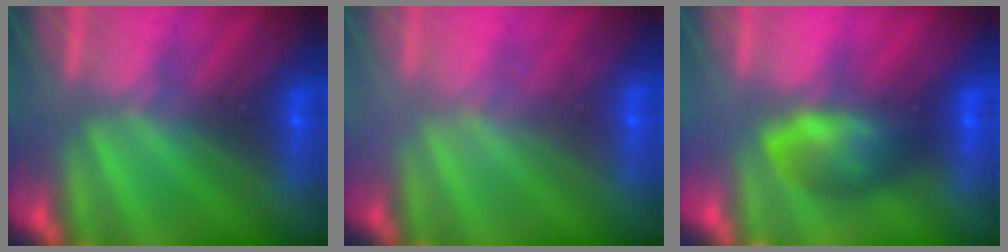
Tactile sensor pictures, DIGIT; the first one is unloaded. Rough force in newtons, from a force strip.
{"total": 1.8}
{"total": 5.8}